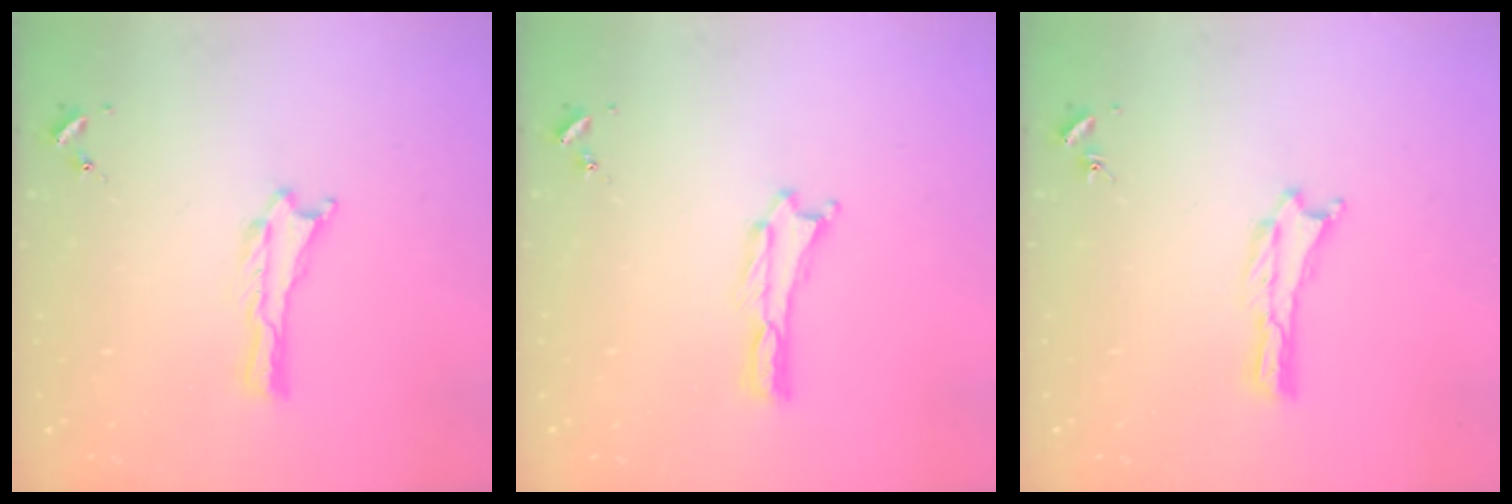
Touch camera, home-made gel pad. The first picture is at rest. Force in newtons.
{"total": 0.0}
{"total": 0.0}